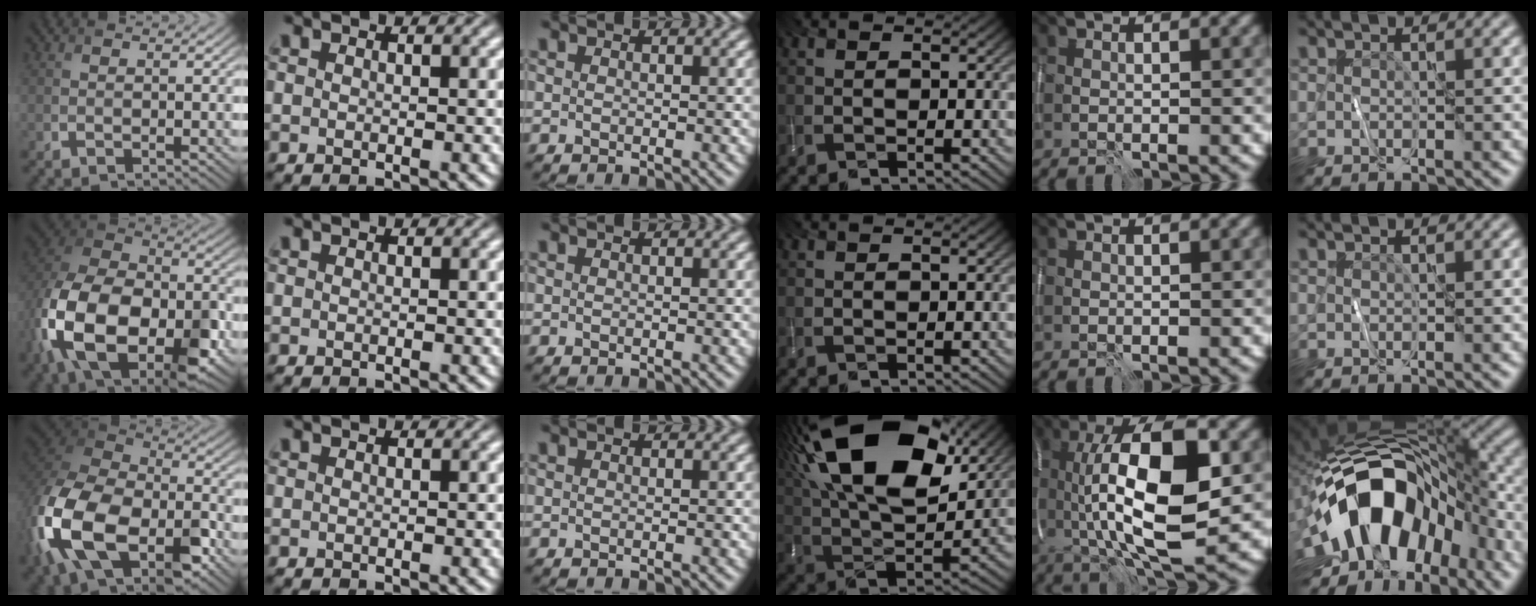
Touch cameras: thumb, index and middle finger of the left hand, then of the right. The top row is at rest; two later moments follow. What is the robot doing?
{"motion": "wipe", "object": "whiteboard"}